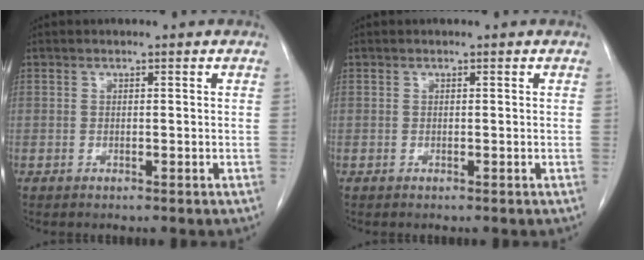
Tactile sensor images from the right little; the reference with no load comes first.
{"total": 0.0}